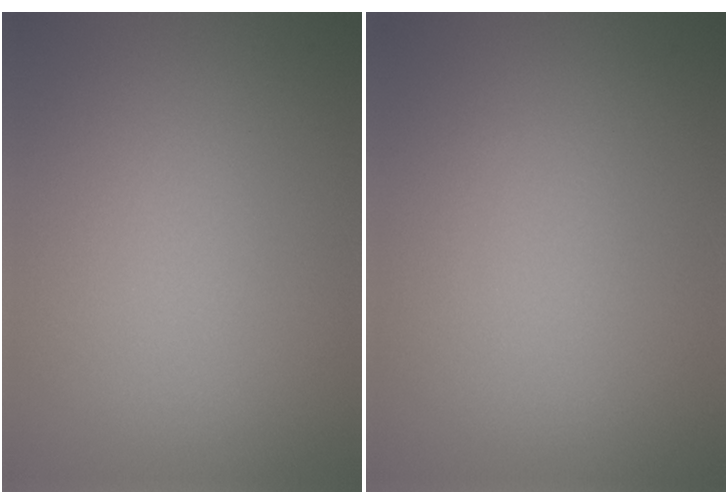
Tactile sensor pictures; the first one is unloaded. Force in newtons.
{"total": 0.0}